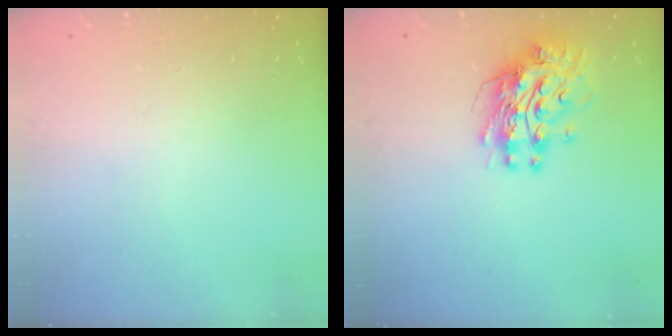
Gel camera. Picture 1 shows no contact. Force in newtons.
{"total": 11.2, "press": 11.2, "slide": 0.9}